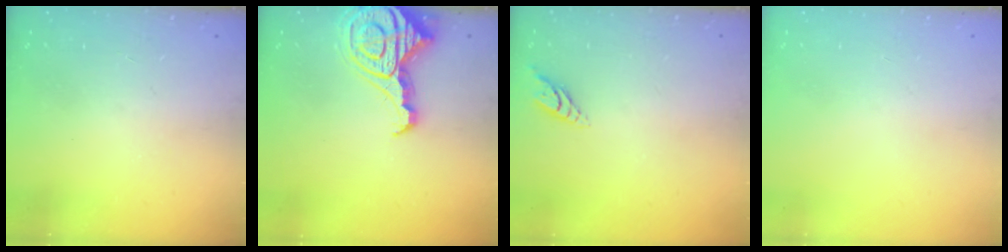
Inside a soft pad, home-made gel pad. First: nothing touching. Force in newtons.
{"total": 13.3, "press": 13.2, "slide": 1.4}
{"total": 6.0, "press": 6.0, "slide": 0.7}
{"total": 0.0}